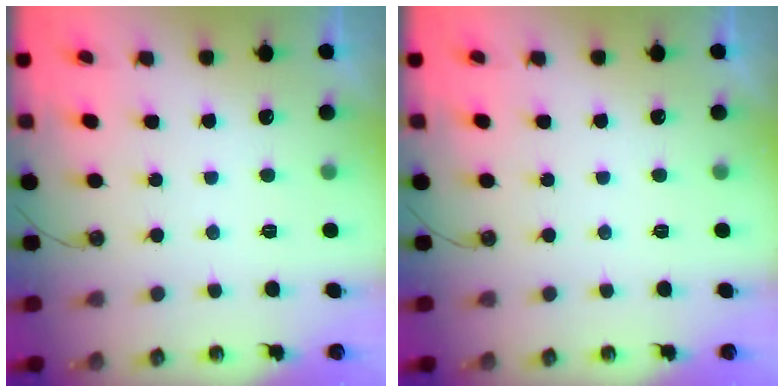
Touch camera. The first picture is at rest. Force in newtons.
{"total": 0.0}